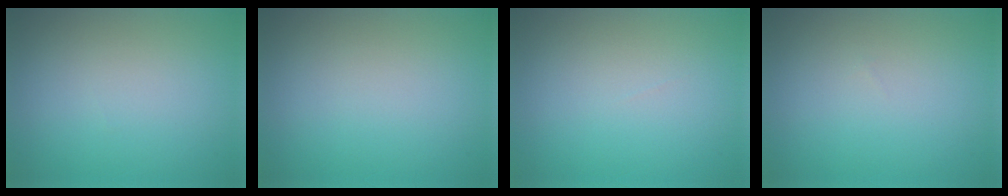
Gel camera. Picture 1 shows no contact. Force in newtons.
{"total": 0.0}
{"total": 0.0}
{"total": 0.0}